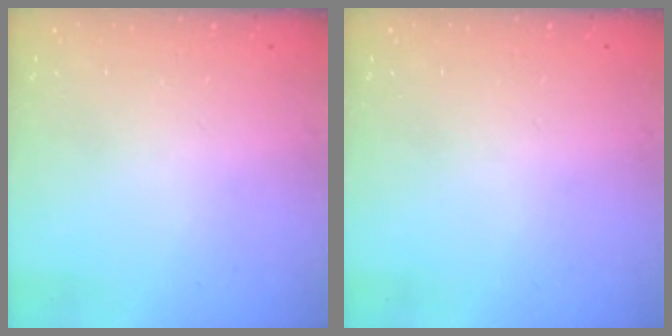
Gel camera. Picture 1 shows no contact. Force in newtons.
{"total": 0.0}